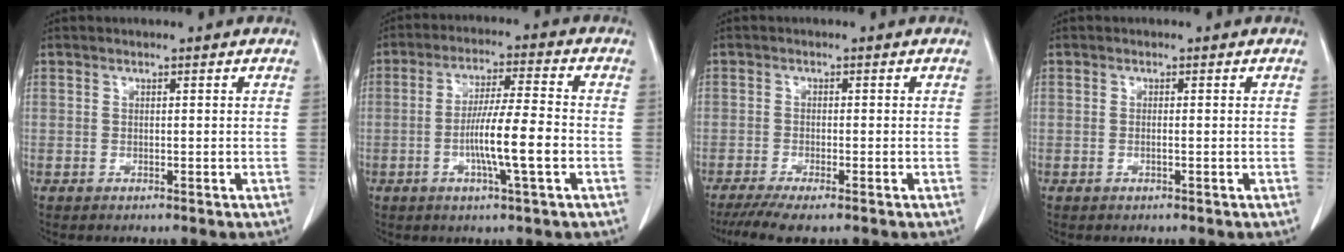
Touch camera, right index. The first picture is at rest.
{"total": 9.3, "force": [-2.4, 0.0, 9.0], "torque": [-0.162, -0.002, -0.047]}
{"total": 5.8, "force": [-4.4, 0.7, 3.7], "torque": [-0.061, -0.014, -0.072]}
{"total": 0.6, "force": [-0.2, -0.1, 0.6], "torque": [-0.012, 0.000, -0.003]}